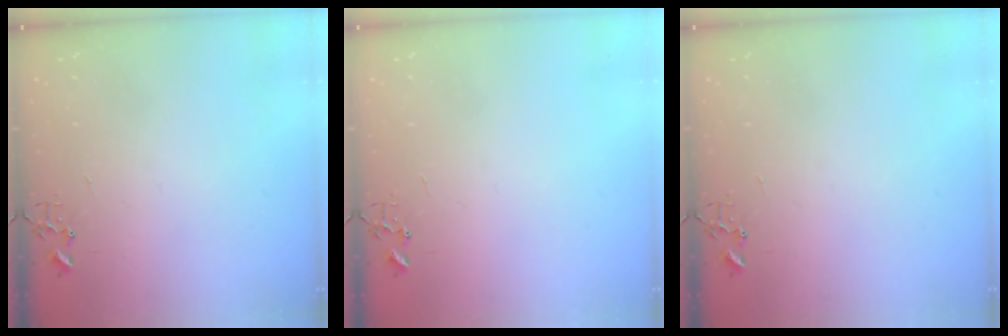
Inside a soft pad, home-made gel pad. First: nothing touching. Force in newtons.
{"total": 0.0}
{"total": 0.0}